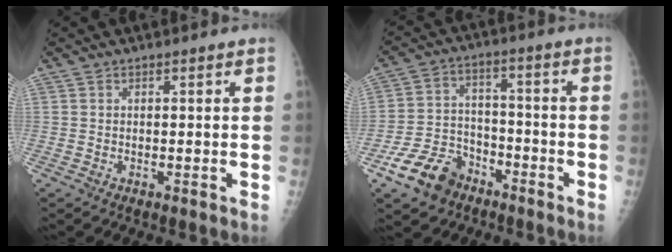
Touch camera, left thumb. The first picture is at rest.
{"total": 10.6, "force": [-6.8, 7.1, 4.0], "torque": [-0.055, 0.045, -0.123]}